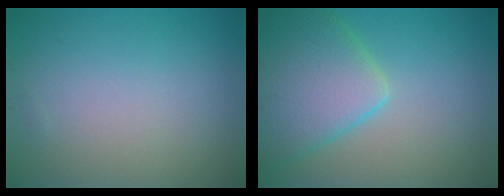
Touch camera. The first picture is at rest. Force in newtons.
{"total": 7.4, "press": 7.4, "slide": 0.4}